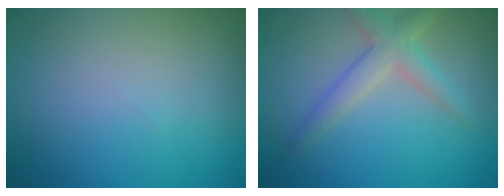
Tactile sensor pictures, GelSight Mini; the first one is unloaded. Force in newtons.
{"total": 3.1, "press": 3.1, "slide": 0.1}